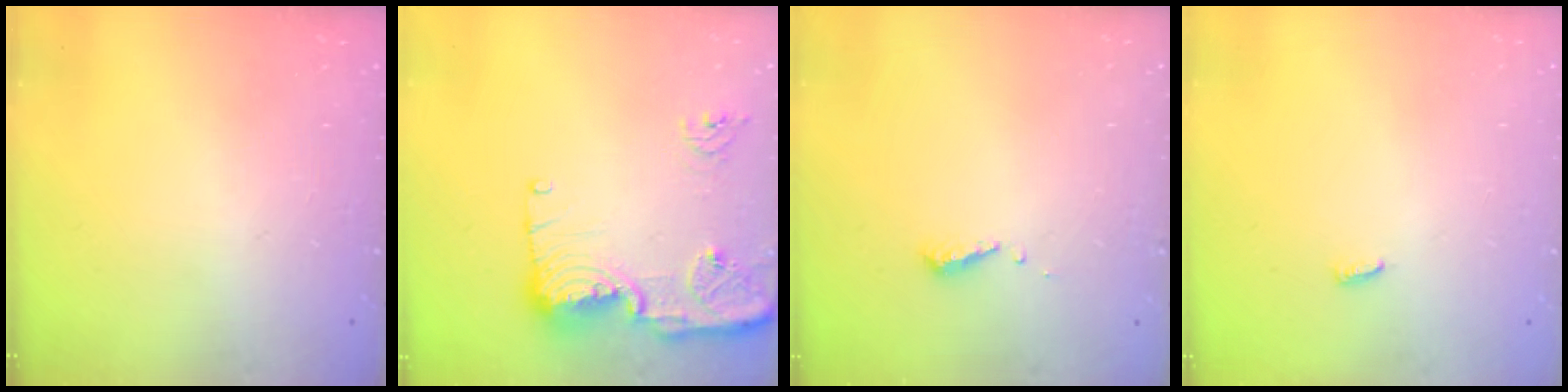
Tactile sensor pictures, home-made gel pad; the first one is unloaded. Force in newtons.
{"total": 14.8, "press": 14.7, "slide": 1.5}
{"total": 4.2, "press": 4.2, "slide": 0.3}
{"total": 3.5, "press": 3.4, "slide": 0.6}